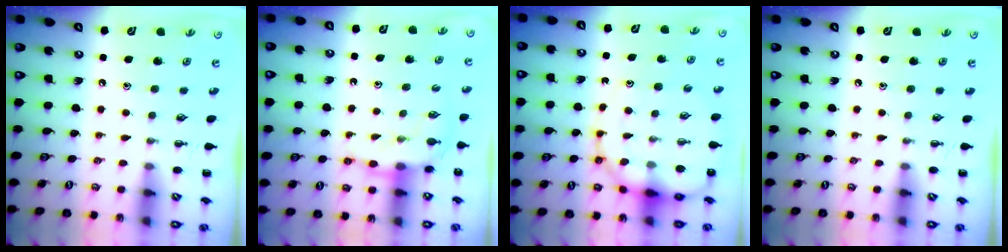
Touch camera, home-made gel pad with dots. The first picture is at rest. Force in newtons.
{"total": 7.7, "press": 7.7, "slide": 0.8}
{"total": 12.7, "press": 12.3, "slide": 3.2}
{"total": 0.0}